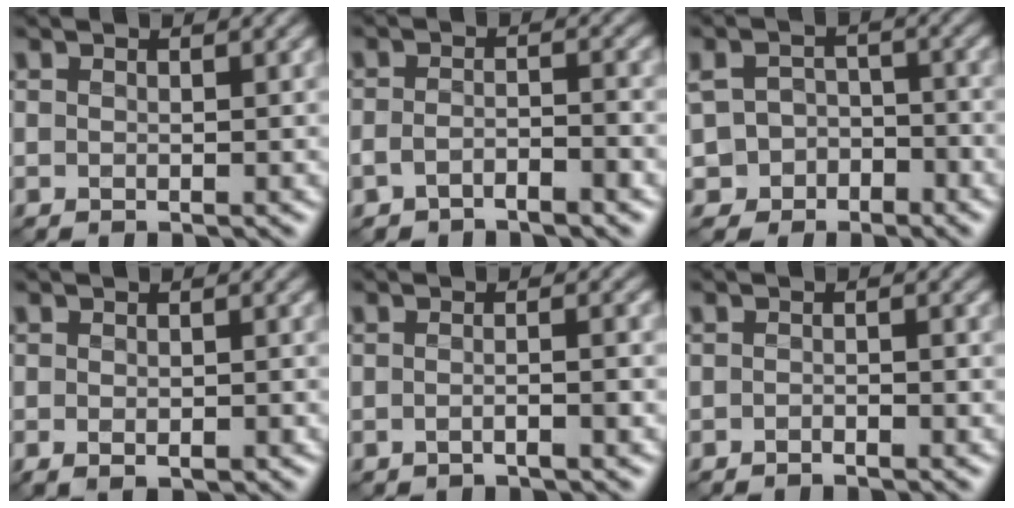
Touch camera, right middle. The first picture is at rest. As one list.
[{"total": 2.1, "force": [-1.6, 0.6, 1.2], "torque": [-0.024, 0.004, -0.034]}, {"total": 3.3, "force": [-2.2, 2.4, 0.4], "torque": [0.007, 0.010, -0.036]}, {"total": 2.2, "force": [-0.6, 1.3, 1.6], "torque": [-0.013, -0.003, -0.003]}, {"total": 2.0, "force": [-0.9, 0.5, 1.7], "torque": [-0.020, 0.003, -0.018]}, {"total": 0.8, "force": [-0.7, 0.0, 0.4], "torque": [-0.007, 0.003, -0.013]}]